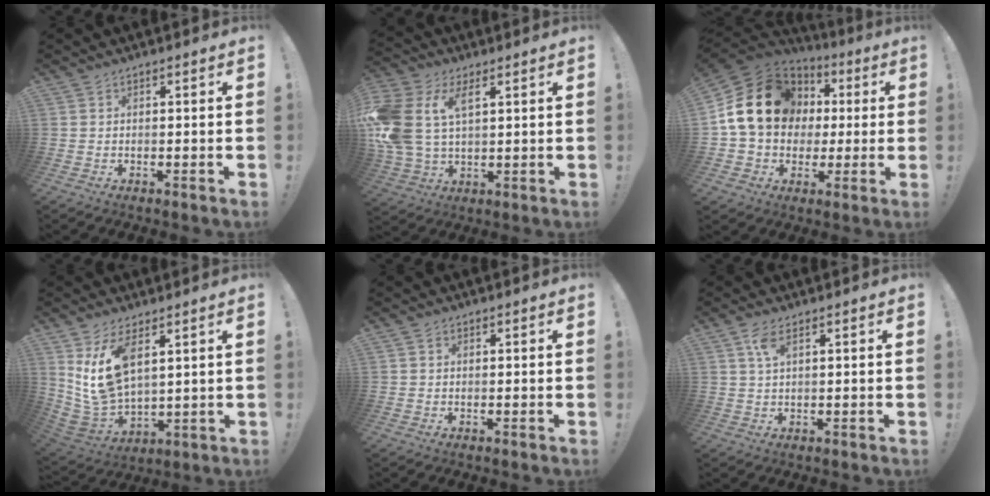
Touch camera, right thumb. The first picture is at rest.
{"total": 14.8, "force": [5.2, 9.6, 10.0], "torque": [-0.235, -0.021, 0.097]}
{"total": 20.9, "force": [4.6, 16.2, 12.5], "torque": [-0.204, -0.004, 0.103]}
{"total": 13.8, "force": [6.8, 6.9, 9.9], "torque": [-0.204, -0.040, 0.126]}
{"total": 0.5, "force": [0.0, 0.5, 0.1], "torque": [-0.005, 0.003, 0.000]}
{"total": 4.1, "force": [1.8, 1.4, 3.4], "torque": [-0.055, -0.005, 0.029]}